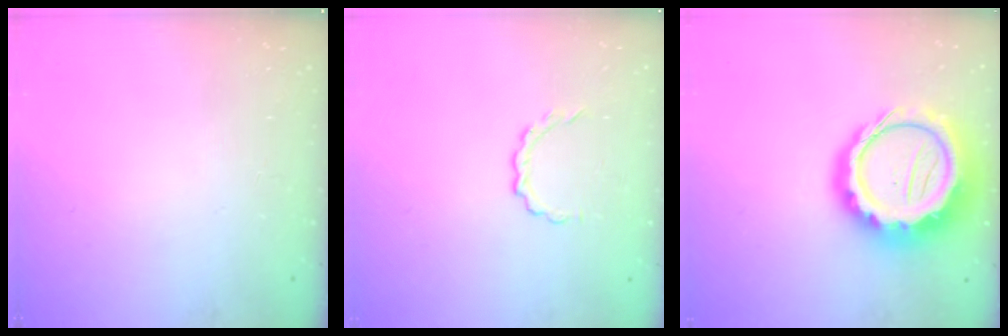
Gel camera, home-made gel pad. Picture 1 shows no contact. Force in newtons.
{"total": 3.3, "press": 3.1, "slide": 1.1}
{"total": 18.9, "press": 18.5, "slide": 4.1}